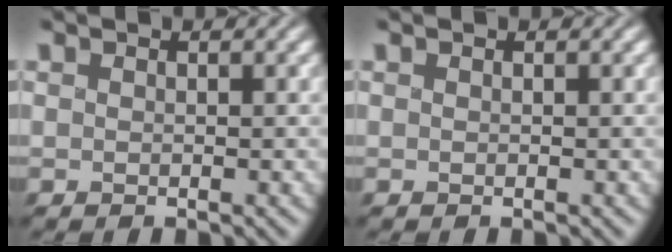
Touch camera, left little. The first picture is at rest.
{"total": 0.0}